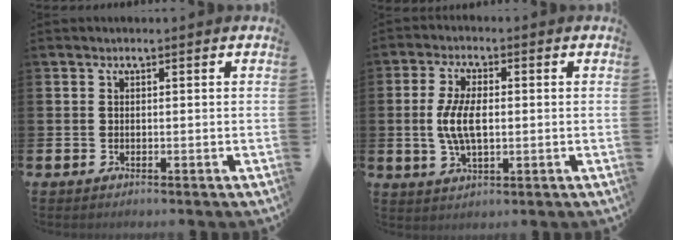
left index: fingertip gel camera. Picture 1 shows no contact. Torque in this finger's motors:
{"motor_torque": [1.34, -0.15, 0.27, 0.21]}